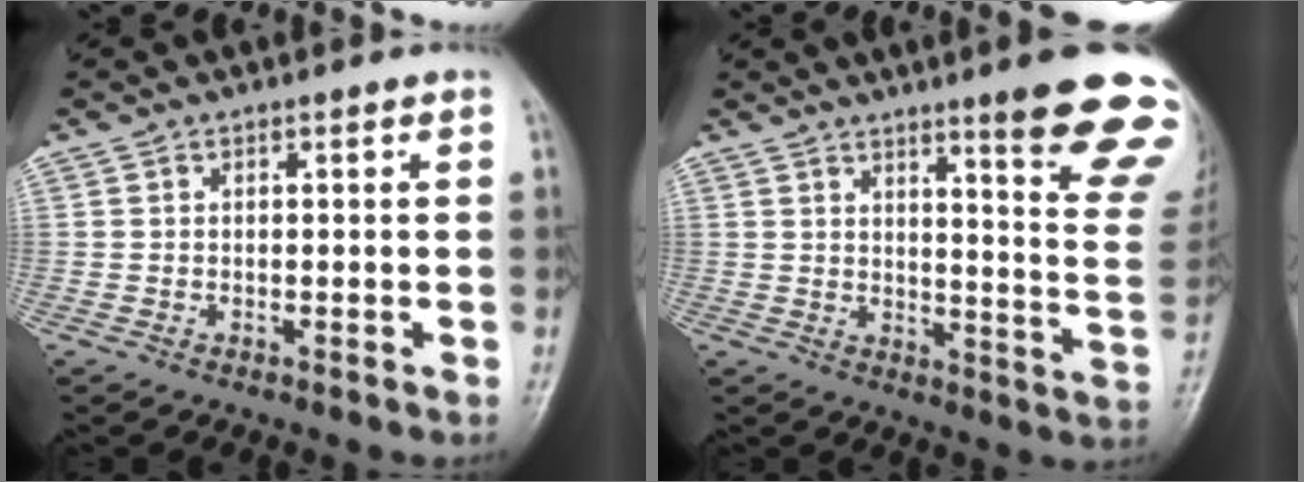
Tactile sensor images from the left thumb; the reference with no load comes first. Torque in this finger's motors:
{"motor_torque": [3.10, 1.91, 1.73, -1.04, 0.09]}